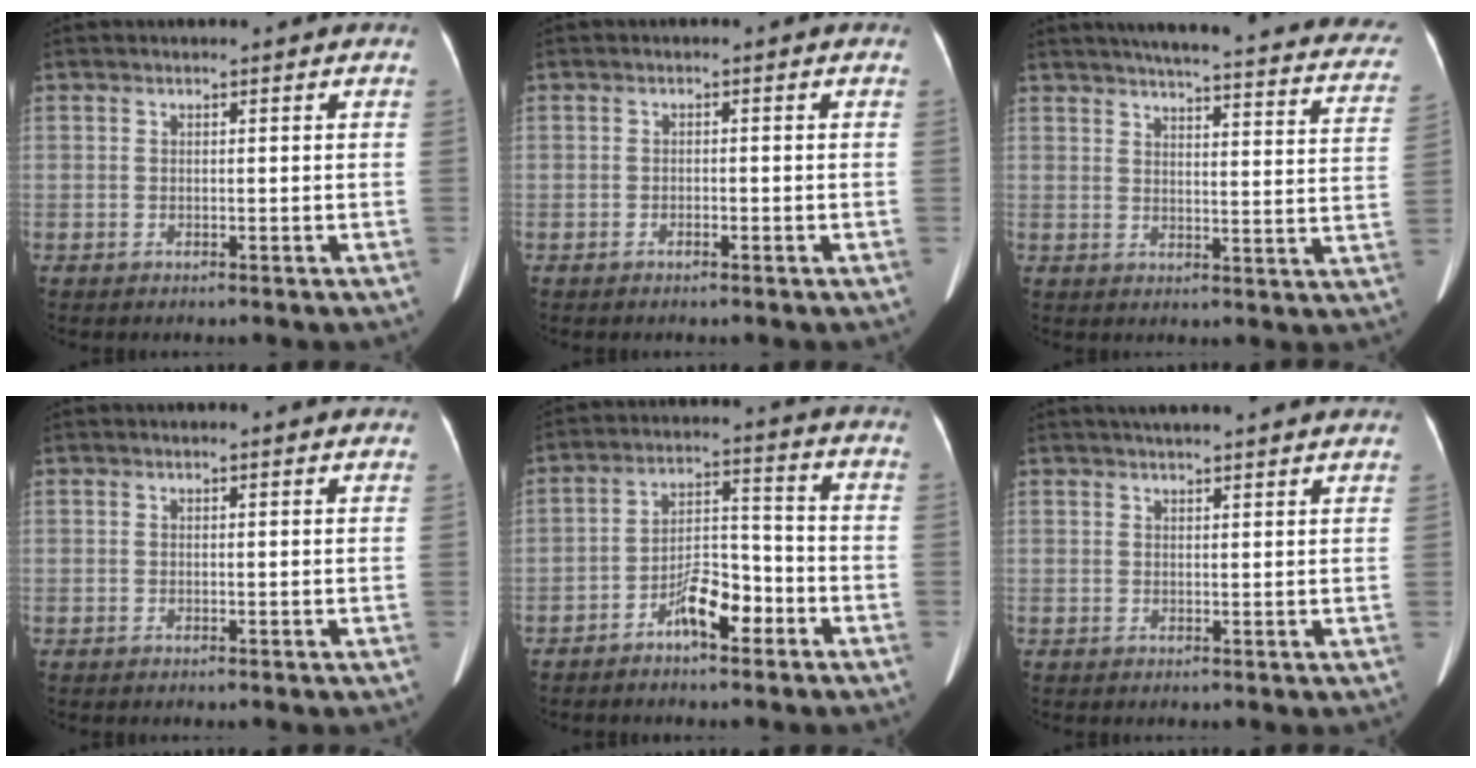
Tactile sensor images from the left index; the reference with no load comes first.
{"total": 0.7, "force": [-0.5, 0.3, 0.4], "torque": [-0.009, 0.001, -0.007]}
{"total": 29.0, "force": [25.7, 3.8, 12.8], "torque": [-0.167, -0.049, 0.285]}
{"total": 2.6, "force": [2.5, 0.3, 0.9], "torque": [-0.013, 0.013, 0.022]}
{"total": 7.2, "force": [-4.2, 2.4, 5.3], "torque": [-0.097, 0.020, -0.072]}
{"total": 5.3, "force": [4.7, 0.0, 2.6], "torque": [-0.035, 0.030, 0.062]}